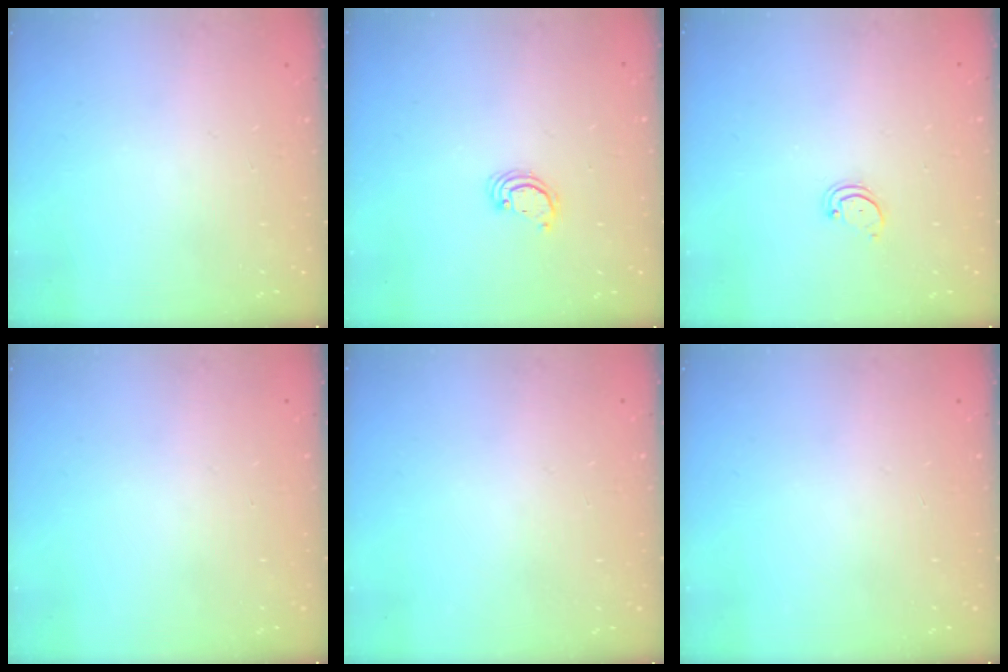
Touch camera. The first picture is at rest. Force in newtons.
{"total": 2.6, "press": 2.6, "slide": 0.2}
{"total": 2.2, "press": 2.2, "slide": 0.2}
{"total": 0.0}
{"total": 0.0}
{"total": 0.0}